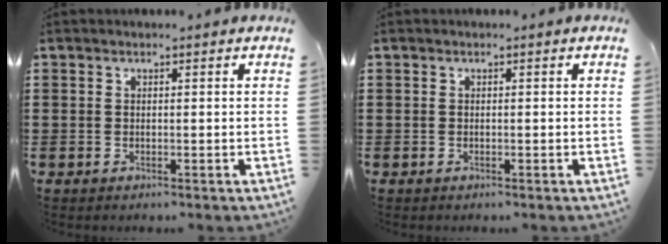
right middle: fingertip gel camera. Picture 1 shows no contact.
{"total": 0.0}